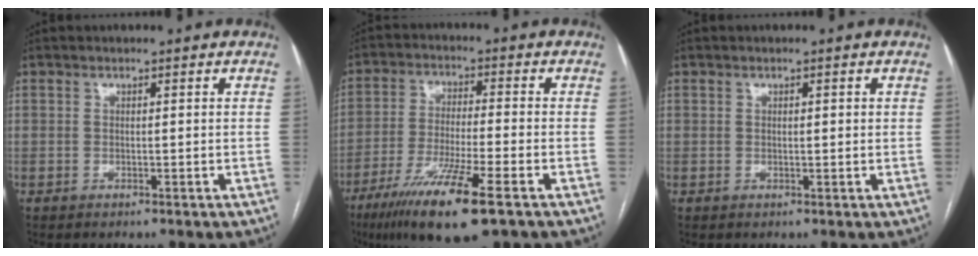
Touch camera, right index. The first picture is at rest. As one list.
[{"total": 13.5, "force": [-7.7, 0.6, 11.1], "torque": [-0.217, -0.034, -0.136]}, {"total": 0.9, "force": [0.2, 0.2, 0.8], "torque": [-0.014, 0.002, 0.002]}]